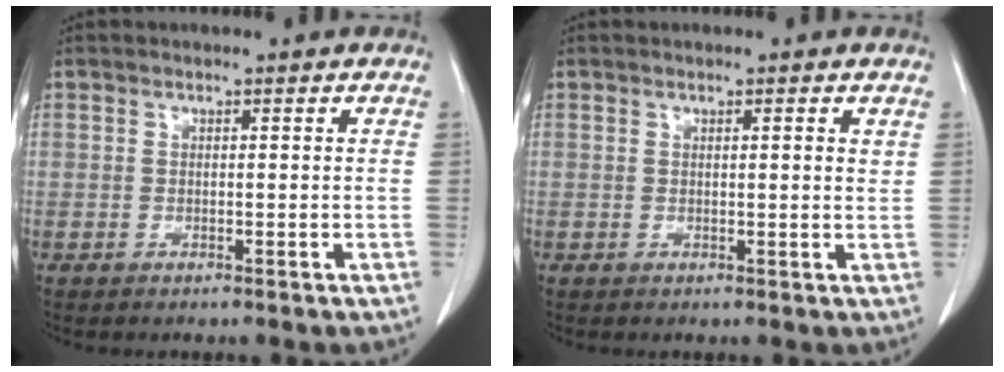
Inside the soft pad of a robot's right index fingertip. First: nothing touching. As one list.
[{"total": 1.5, "force": [0.8, 0.1, 1.3], "torque": [-0.022, -0.003, 0.008]}]